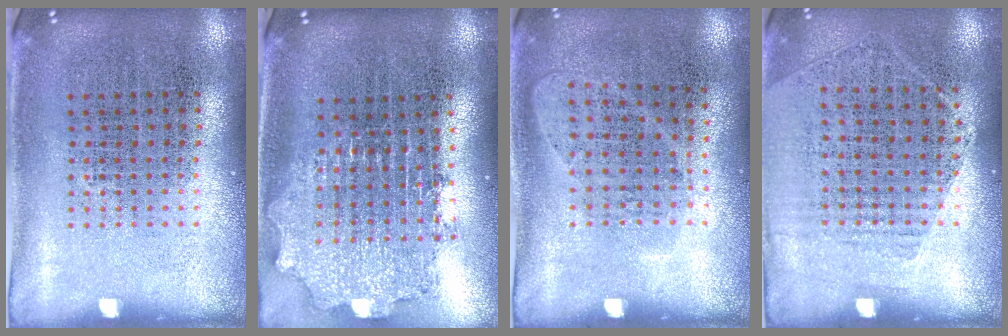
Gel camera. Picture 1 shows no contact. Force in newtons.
{"total": 2.1, "press": 1.6, "slide": 1.3}
{"total": 1.0, "press": 0.9, "slide": 0.4}
{"total": 1.2, "press": 1.0, "slide": 0.7}